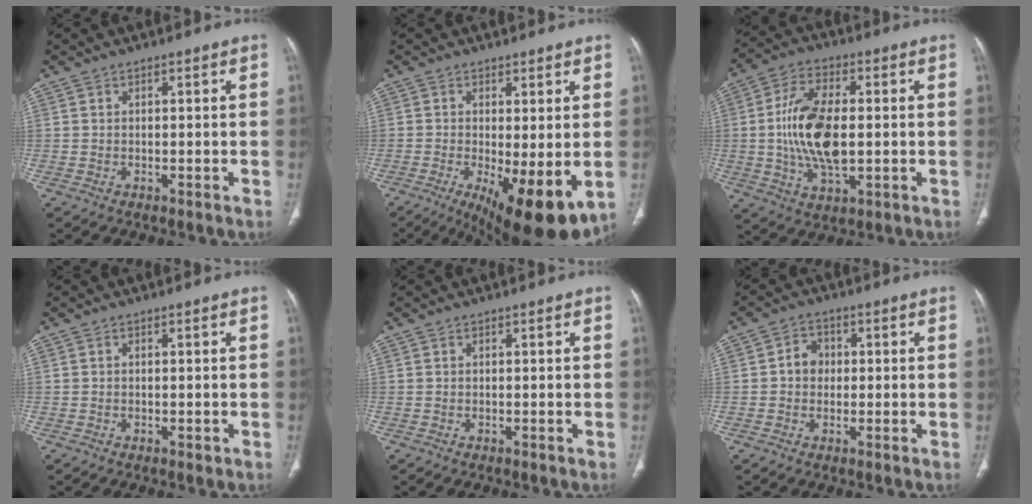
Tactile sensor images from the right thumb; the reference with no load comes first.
{"total": 13.1, "force": [-3.4, 4.1, 11.9], "torque": [-0.172, -0.027, -0.039]}
{"total": 14.6, "force": [-0.1, 7.3, 12.6], "torque": [-0.243, 0.004, 0.000]}
{"total": 0.6, "force": [-0.2, 0.3, 0.4], "torque": [-0.006, -0.001, -0.002]}
{"total": 0.0}
{"total": 4.1, "force": [0.1, 3.5, 2.0], "torque": [-0.014, 0.012, -0.005]}